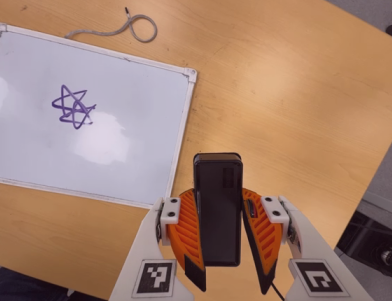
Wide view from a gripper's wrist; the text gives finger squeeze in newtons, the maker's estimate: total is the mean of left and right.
{"total": 10.4, "left": 8.7, "right": 12.1}